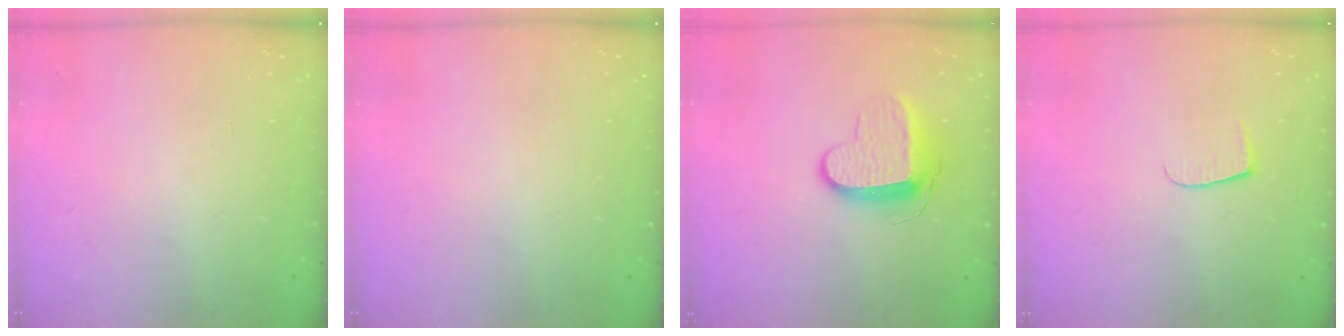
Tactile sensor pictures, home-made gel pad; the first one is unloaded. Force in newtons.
{"total": 0.0}
{"total": 10.0, "press": 10.0, "slide": 0.2}
{"total": 5.3, "press": 5.2, "slide": 0.4}